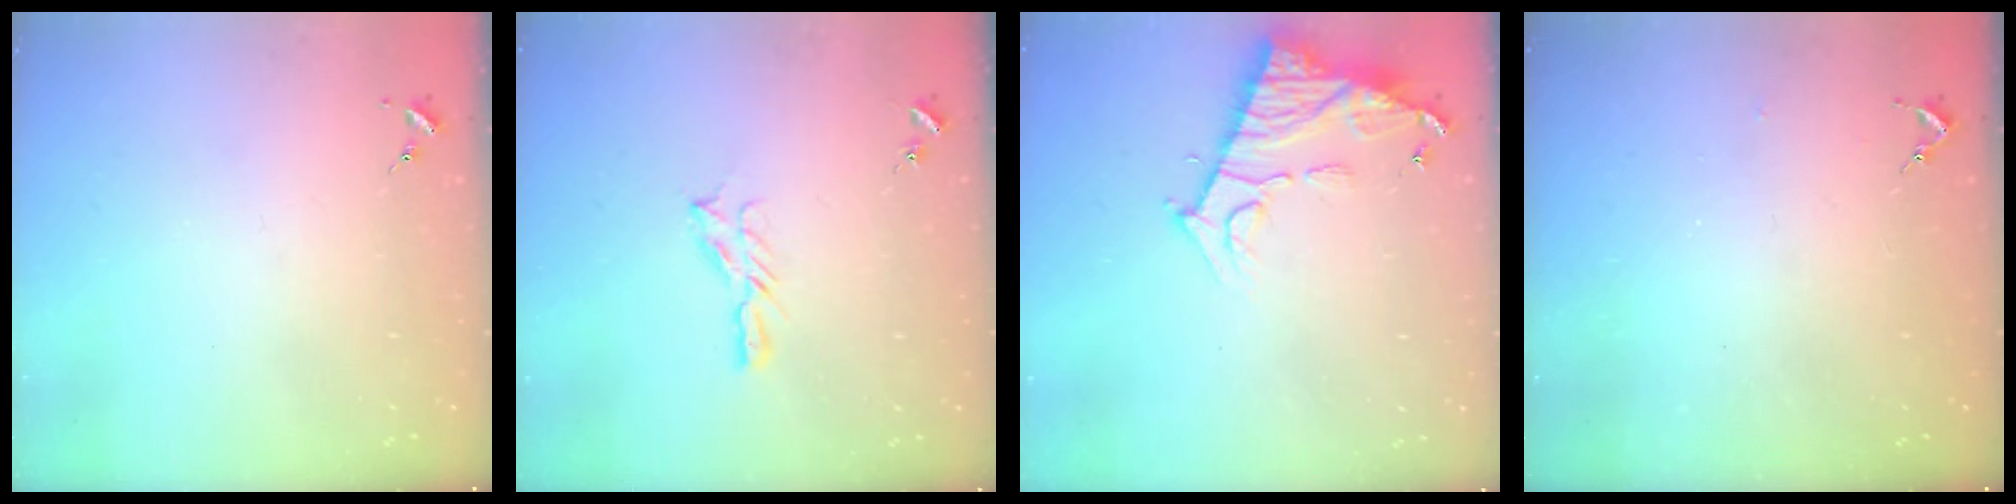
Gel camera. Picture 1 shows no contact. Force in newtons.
{"total": 4.7, "press": 4.7, "slide": 0.5}
{"total": 11.7, "press": 11.6, "slide": 0.8}
{"total": 2.6, "press": 2.5, "slide": 0.3}